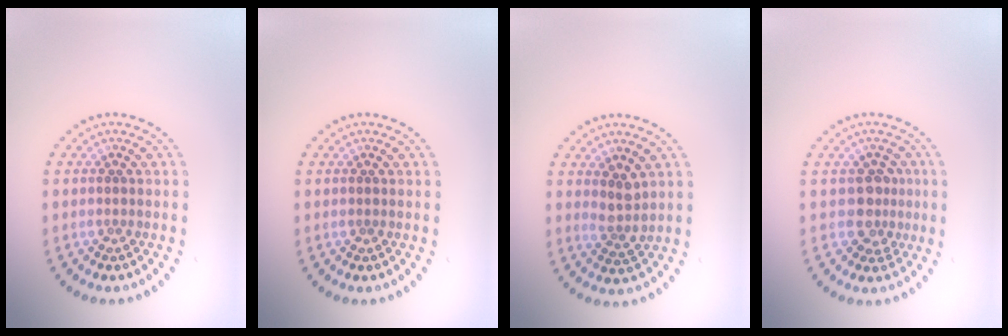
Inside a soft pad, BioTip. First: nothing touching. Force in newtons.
{"total": 0.0}
{"total": 1.9, "press": 1.5, "slide": 1.1}
{"total": 2.3, "press": 1.9, "slide": 1.3}